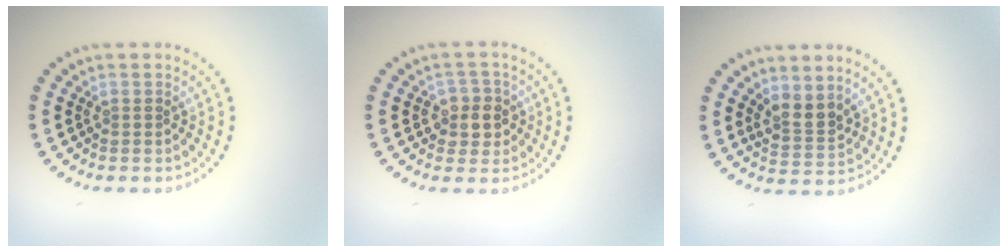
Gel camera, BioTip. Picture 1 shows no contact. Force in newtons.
{"total": 2.6, "press": 2.4, "slide": 1.0}
{"total": 2.5, "press": 2.2, "slide": 1.3}